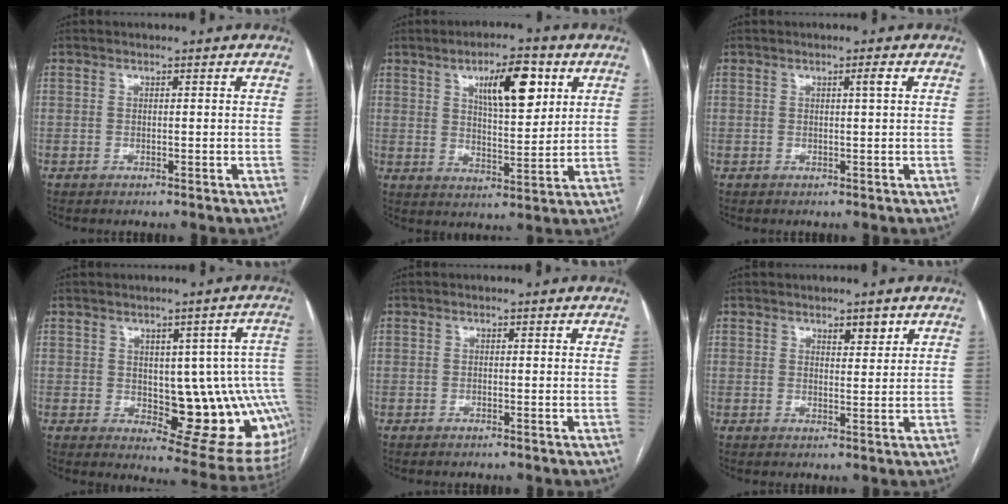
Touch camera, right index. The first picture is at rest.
{"total": 10.2, "force": [4.6, 2.9, 8.6], "torque": [-0.139, 0.006, 0.078]}
{"total": 1.0, "force": [0.3, -0.3, 0.9], "torque": [-0.015, 0.002, 0.006]}
{"total": 15.7, "force": [-1.3, 5.5, 14.6], "torque": [-0.120, 0.016, 0.006]}
{"total": 0.0}
{"total": 2.4, "force": [1.6, 0.8, 1.6], "torque": [-0.023, -0.003, 0.027]}